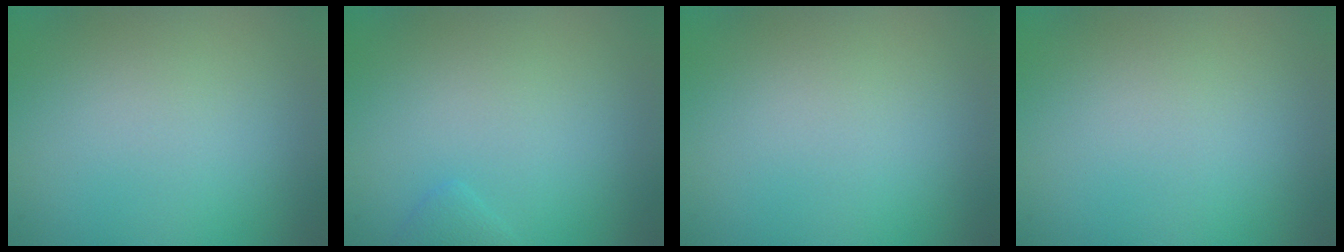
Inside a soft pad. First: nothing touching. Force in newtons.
{"total": 0.8, "press": 0.8, "slide": 0.1}
{"total": 0.0}
{"total": 0.0}